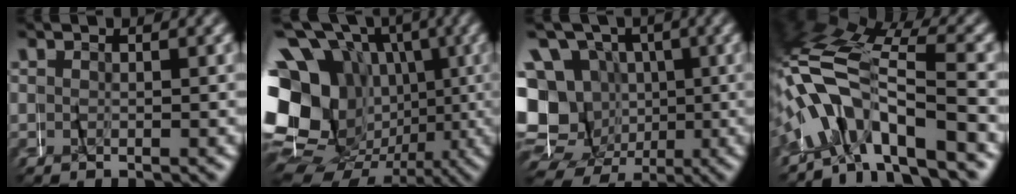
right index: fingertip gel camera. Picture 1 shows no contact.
{"total": 16.8, "force": [-0.7, 13.3, 10.2], "torque": [-0.200, -0.033, -0.022]}
{"total": 17.7, "force": [-2.1, 16.2, 6.9], "torque": [-0.161, -0.049, -0.042]}
{"total": 7.7, "force": [-0.5, 4.4, 6.3], "torque": [-0.157, 0.010, -0.022]}